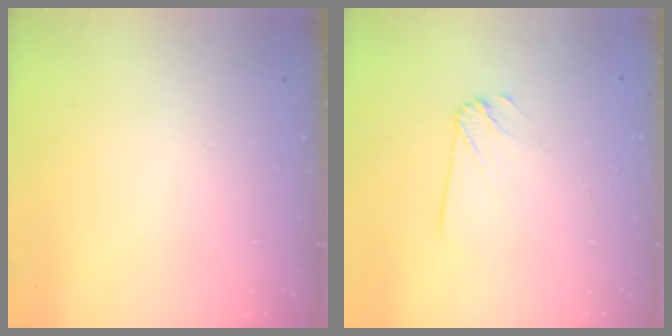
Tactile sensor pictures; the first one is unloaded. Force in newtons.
{"total": 2.2, "press": 2.2, "slide": 0.1}